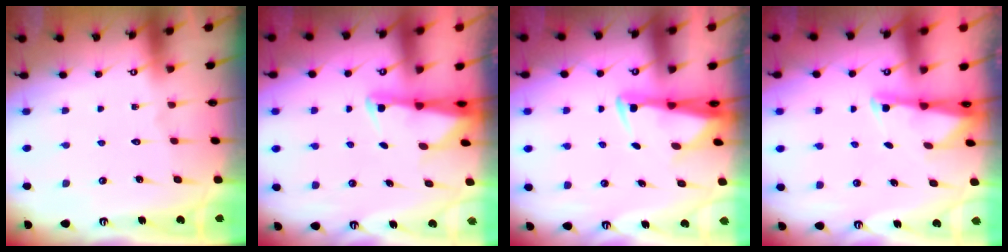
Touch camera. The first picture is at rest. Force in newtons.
{"total": 2.5, "press": 2.5, "slide": 0.5}
{"total": 3.0, "press": 2.9, "slide": 0.9}
{"total": 2.1, "press": 2.0, "slide": 0.4}